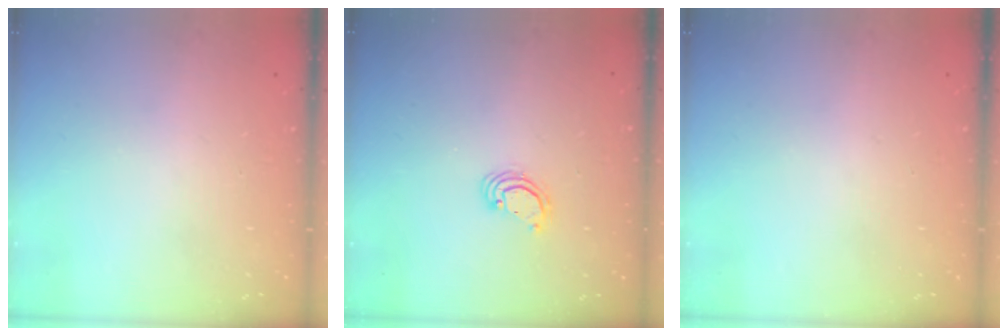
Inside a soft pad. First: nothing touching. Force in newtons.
{"total": 3.0, "press": 3.0, "slide": 0.3}
{"total": 0.0}